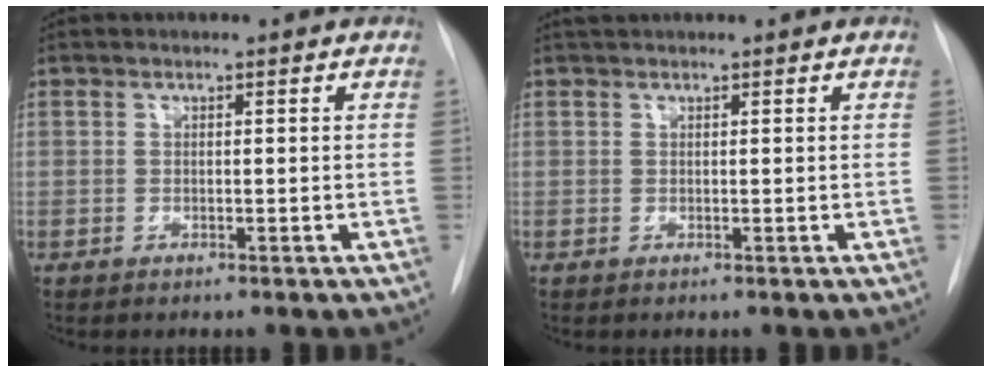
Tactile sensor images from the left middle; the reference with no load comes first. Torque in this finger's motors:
{"motor_torque": [0.15, -0.10, -0.01, 0.00]}